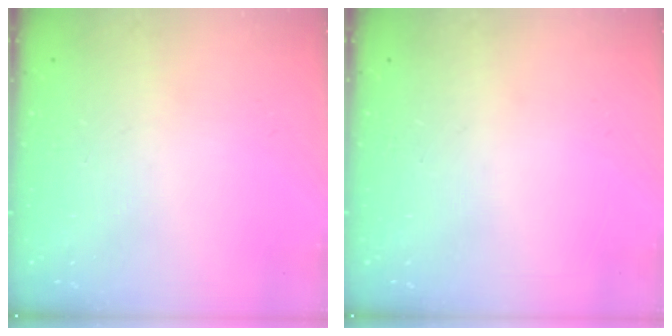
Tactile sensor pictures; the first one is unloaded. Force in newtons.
{"total": 0.0}